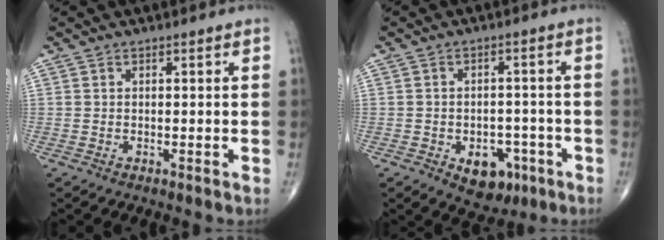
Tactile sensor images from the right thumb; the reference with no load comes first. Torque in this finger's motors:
{"motor_torque": [1.83, 1.00, 0.24, -0.72, 0.01]}